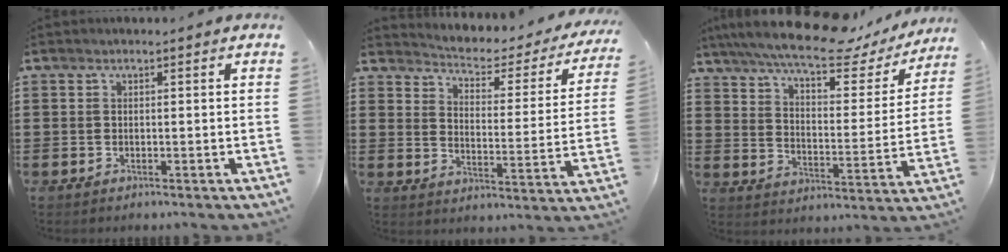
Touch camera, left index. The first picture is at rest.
{"total": 2.7, "force": [2.5, 0.7, 0.8], "torque": [-0.035, -0.027, 0.032]}
{"total": 11.0, "force": [9.3, 1.3, 5.8], "torque": [-0.122, -0.053, 0.154]}